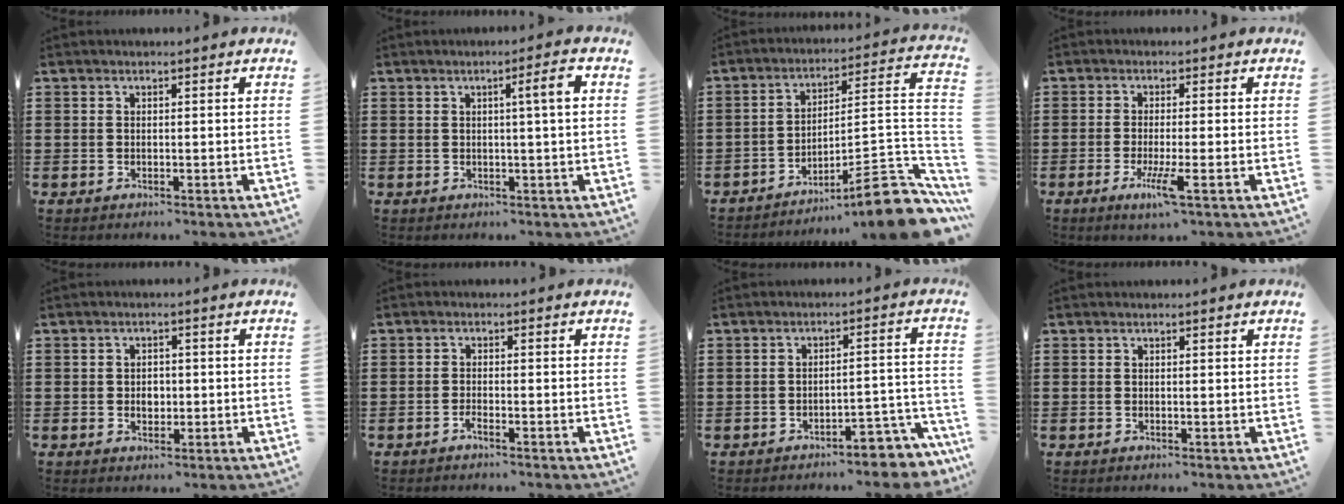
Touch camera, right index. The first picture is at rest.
{"total": 3.9, "force": [0.8, -0.1, 3.8], "torque": [-0.062, -0.003, 0.008]}
{"total": 10.8, "force": [-7.7, 1.1, 7.4], "torque": [-0.099, 0.009, -0.143]}
{"total": 4.6, "force": [-2.2, 0.1, 4.1], "torque": [-0.088, -0.021, -0.039]}
{"total": 2.1, "force": [-0.2, 1.4, 1.5], "torque": [-0.025, -0.001, -0.006]}
{"total": 1.1, "force": [-1.0, 0.1, 0.6], "torque": [-0.014, -0.003, -0.017]}
{"total": 4.2, "force": [-3.9, 0.8, 1.3], "torque": [-0.024, 0.003, -0.079]}
{"total": 0.0}